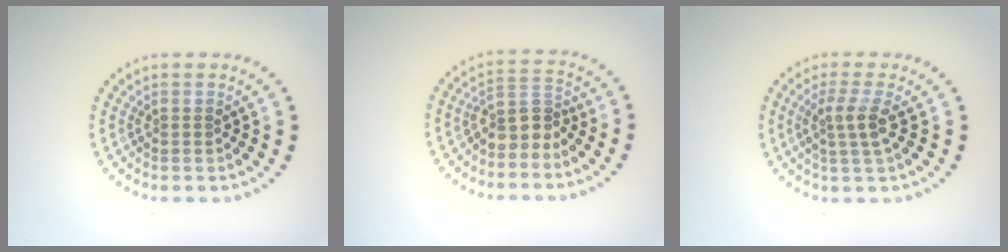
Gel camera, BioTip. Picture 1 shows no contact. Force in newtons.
{"total": 2.8, "press": 2.3, "slide": 1.6}
{"total": 2.5, "press": 2.0, "slide": 1.5}